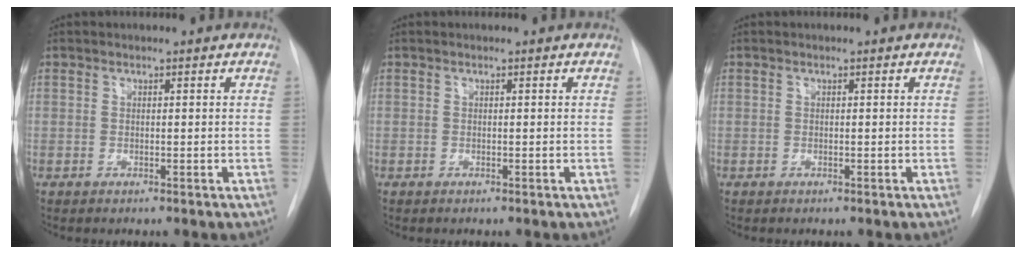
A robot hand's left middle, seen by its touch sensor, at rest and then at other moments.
{"total": 0.0}
{"total": 0.0}